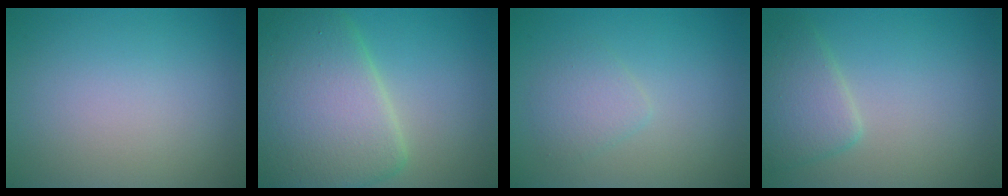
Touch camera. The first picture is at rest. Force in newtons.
{"total": 10.1, "press": 10.1, "slide": 0.5}
{"total": 1.9, "press": 1.9, "slide": 0.1}
{"total": 3.2, "press": 3.2, "slide": 0.2}